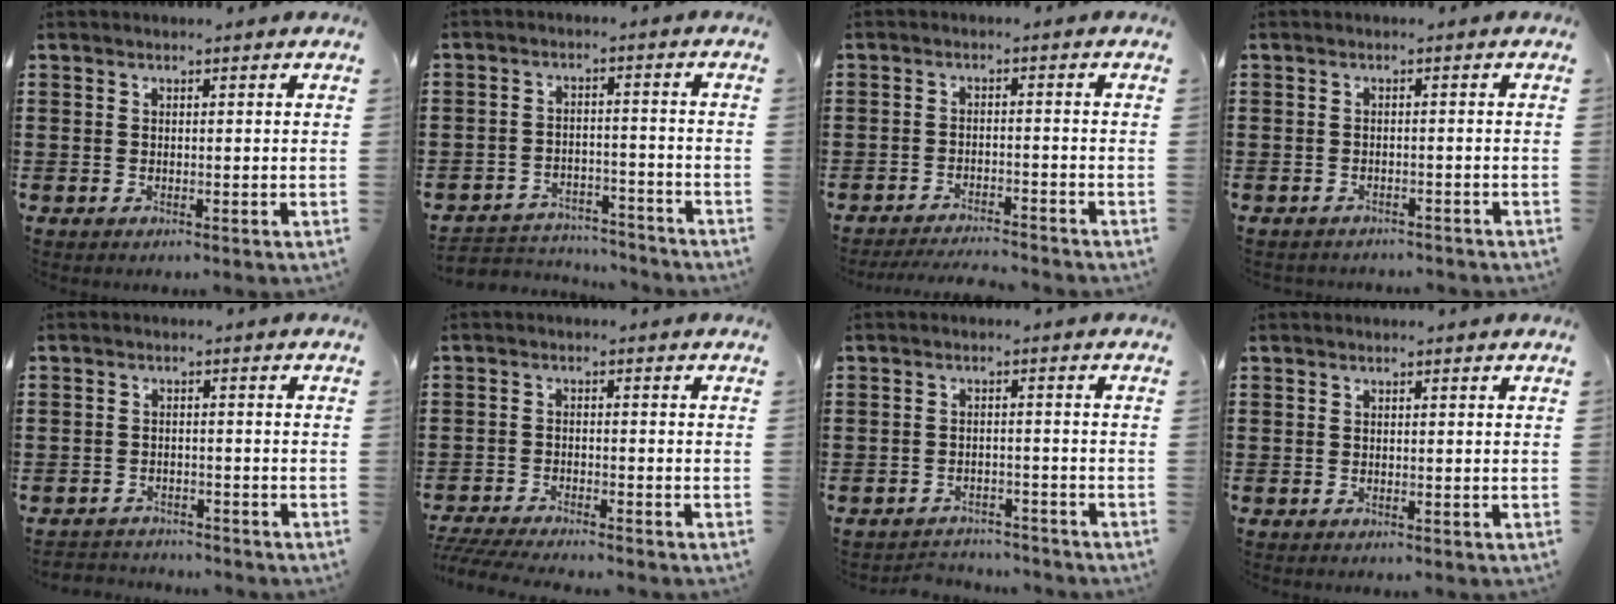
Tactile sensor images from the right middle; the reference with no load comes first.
{"total": 4.2, "force": [-4.1, 1.1, -0.1], "torque": [-0.011, 0.005, -0.090]}
{"total": 3.4, "force": [-3.4, 0.0, 0.5], "torque": [-0.010, 0.001, -0.070]}
{"total": 1.3, "force": [-1.3, 0.2, -0.1], "torque": [-0.004, 0.003, -0.029]}
{"total": 2.5, "force": [-2.4, 0.6, -0.4], "torque": [-0.001, 0.001, -0.055]}
{"total": 3.8, "force": [-3.7, 0.0, 0.8], "torque": [-0.028, -0.008, -0.081]}
{"total": 2.9, "force": [-2.8, 0.5, -0.2], "torque": [-0.005, 0.000, -0.062]}
{"total": 0.0}